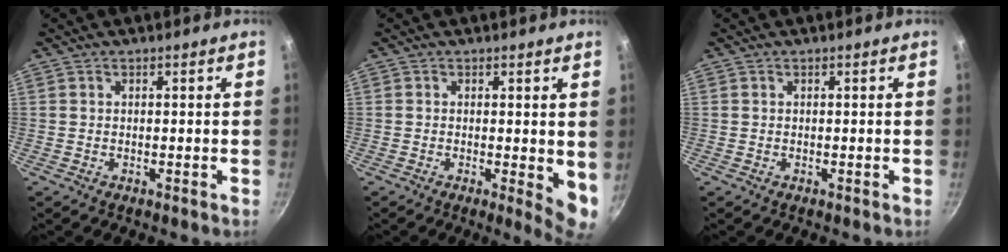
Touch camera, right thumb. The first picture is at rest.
{"total": 5.6, "force": [0.1, 1.8, 5.3], "torque": [-0.066, -0.015, 0.001]}
{"total": 0.0}